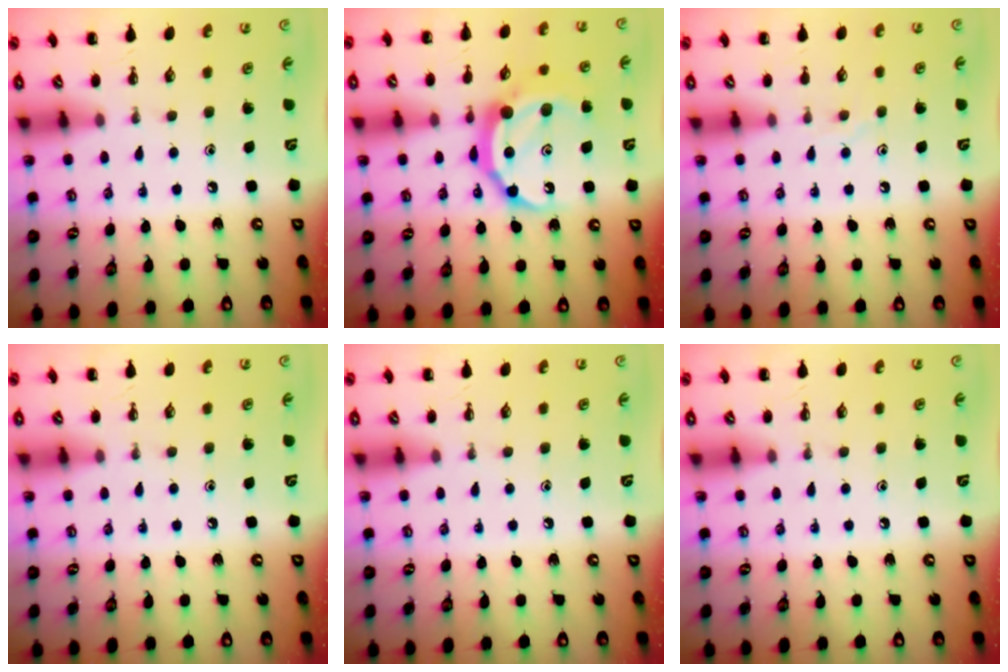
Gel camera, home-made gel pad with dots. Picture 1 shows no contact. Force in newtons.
{"total": 14.0, "press": 14.0, "slide": 0.9}
{"total": 5.2, "press": 5.2, "slide": 0.9}
{"total": 0.0}
{"total": 0.0}
{"total": 0.0}